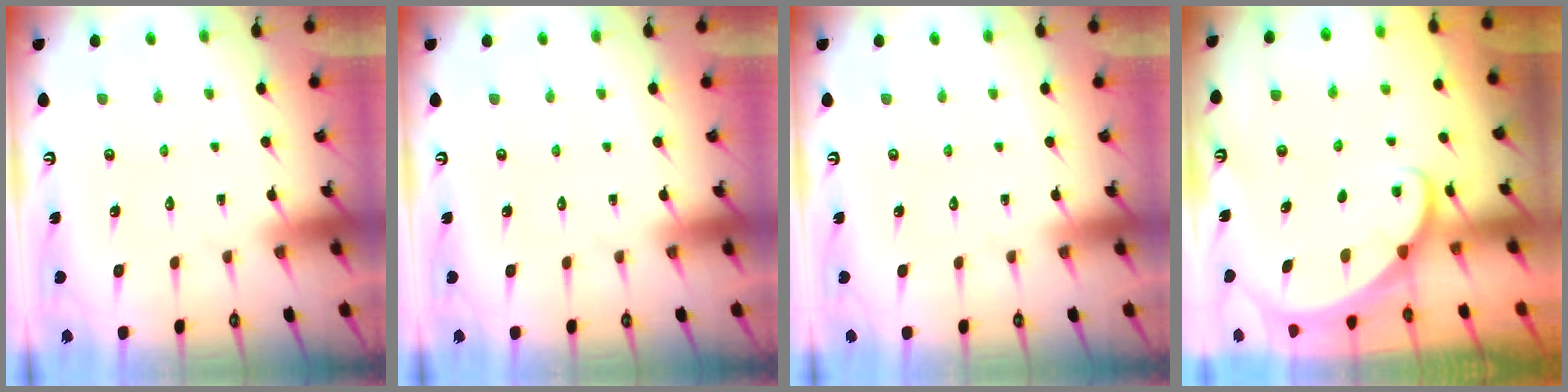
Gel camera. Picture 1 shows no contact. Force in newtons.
{"total": 0.0}
{"total": 0.0}
{"total": 1.6, "press": 1.6, "slide": 0.1}